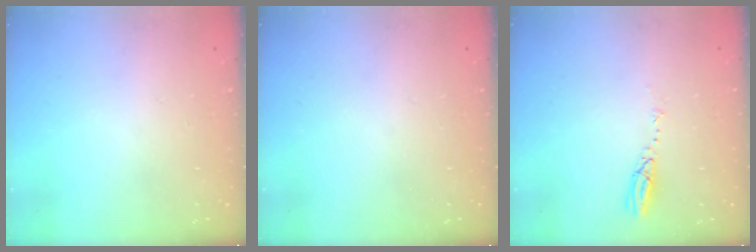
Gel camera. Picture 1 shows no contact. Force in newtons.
{"total": 0.0}
{"total": 3.4, "press": 3.4, "slide": 0.4}